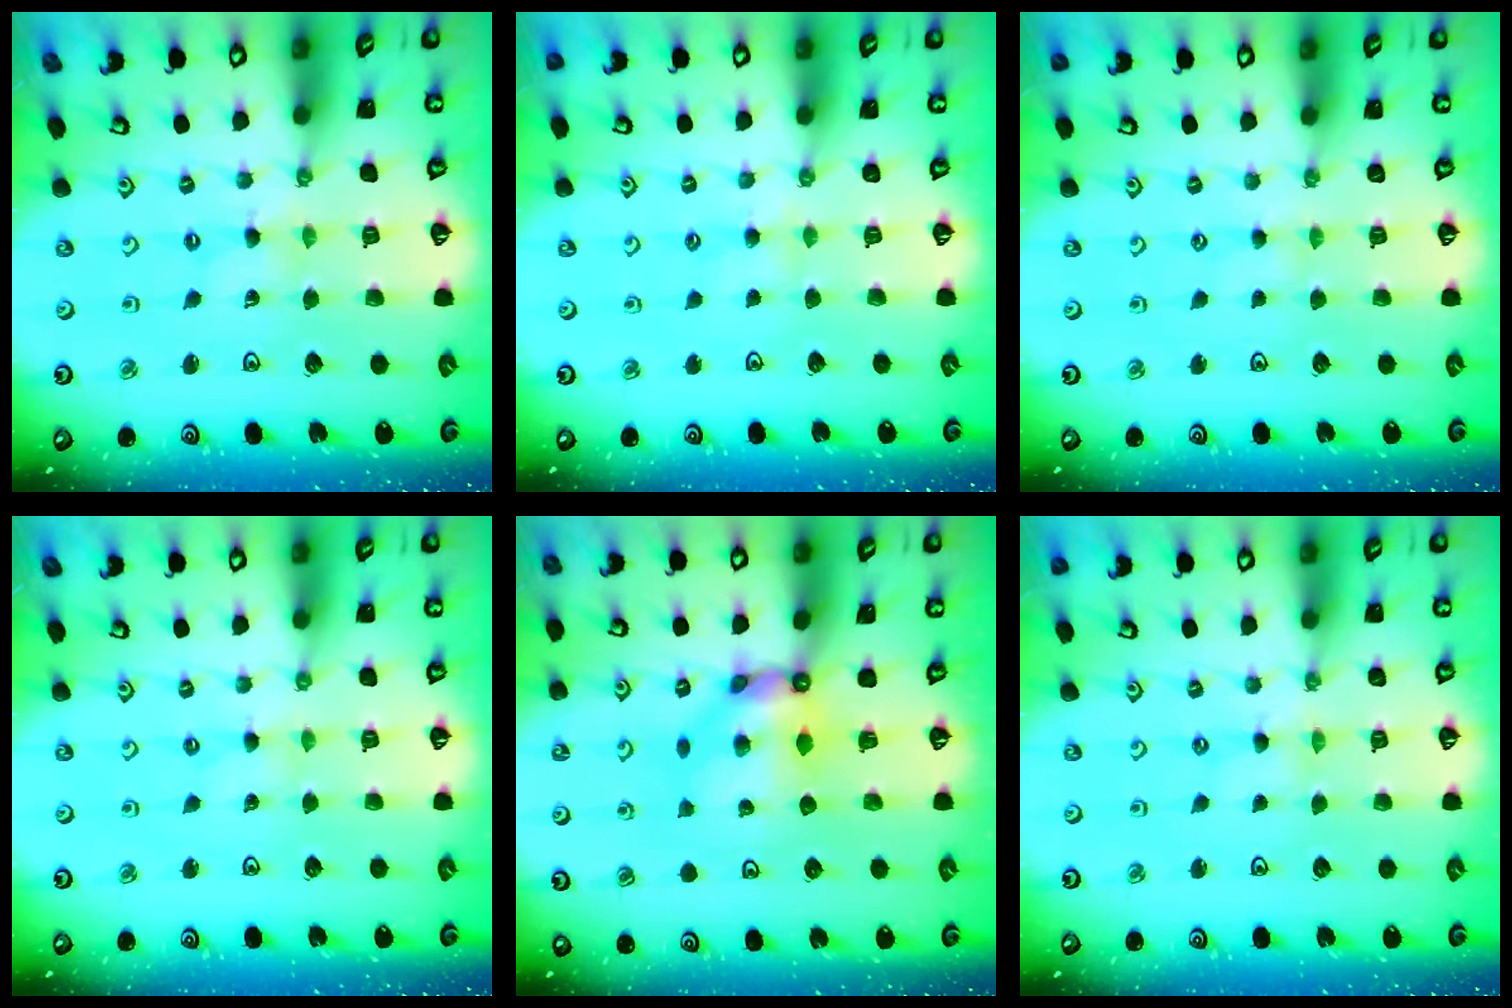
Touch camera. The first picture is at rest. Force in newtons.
{"total": 2.8, "press": 2.8, "slide": 0.3}
{"total": 1.0, "press": 0.9, "slide": 0.2}
{"total": 0.0}
{"total": 8.0, "press": 7.9, "slide": 0.5}
{"total": 0.0}